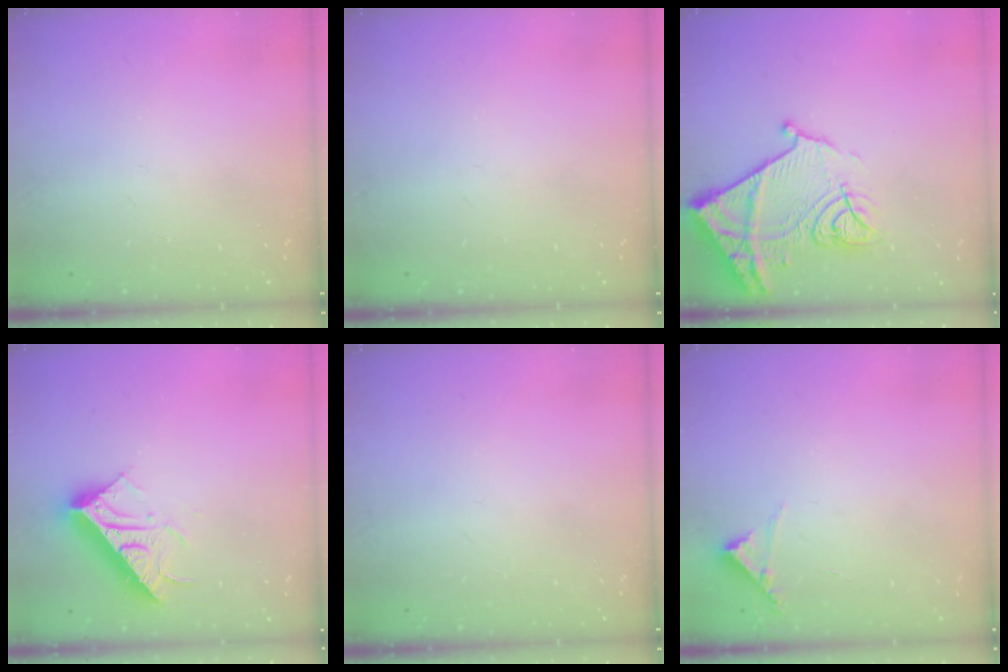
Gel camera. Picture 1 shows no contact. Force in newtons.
{"total": 0.0}
{"total": 15.3, "press": 15.3, "slide": 1.6}
{"total": 16.3, "press": 16.3, "slide": 0.3}
{"total": 0.0}
{"total": 3.8, "press": 3.8, "slide": 0.2}